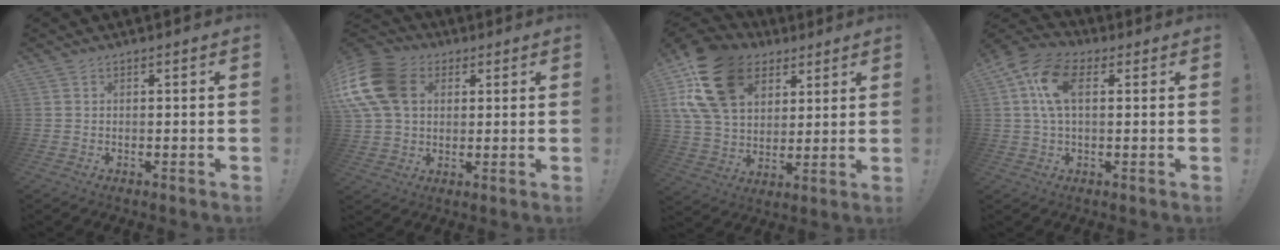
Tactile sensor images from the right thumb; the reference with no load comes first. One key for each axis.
{"total": 18.6, "fx": 4.7, "fy": 13.7, "fz": 11.6, "tx": -0.233, "ty": -0.001, "tz": 0.088}
{"total": 21.5, "fx": 9.1, "fy": 14.8, "fz": 12.6, "tx": -0.234, "ty": -0.038, "tz": 0.177}
{"total": 12.2, "fx": 3.5, "fy": 6.6, "fz": 9.6, "tx": -0.189, "ty": 0.004, "tz": 0.065}